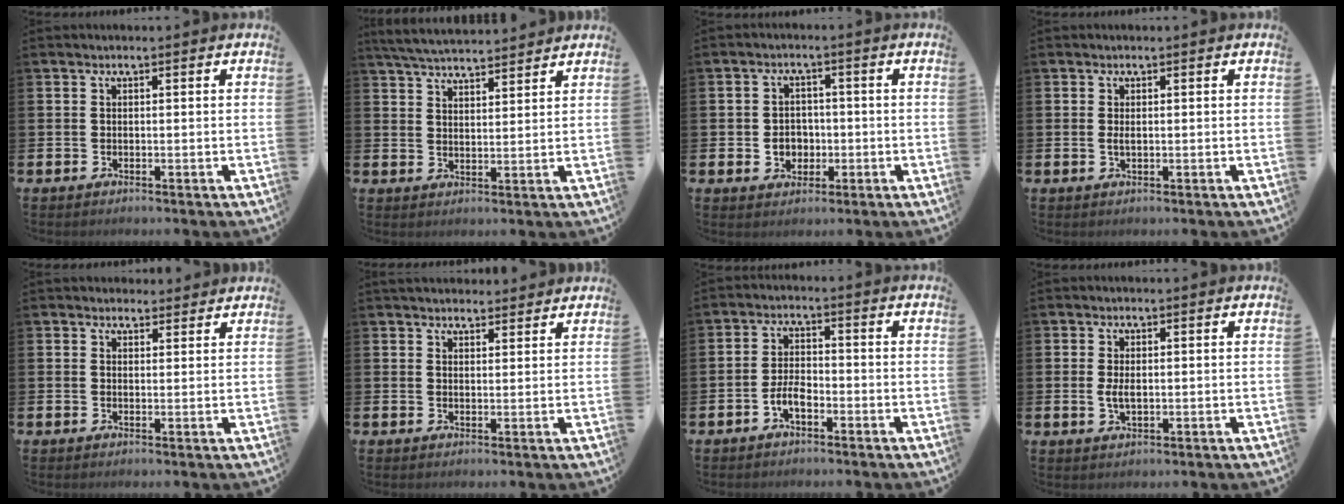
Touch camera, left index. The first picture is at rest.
{"total": 5.0, "force": [4.9, 0.5, 0.7], "torque": [-0.034, -0.022, 0.089]}
{"total": 3.4, "force": [-0.6, 3.1, 1.2], "torque": [-0.014, 0.000, -0.021]}
{"total": 0.9, "force": [0.1, 0.4, 0.9], "torque": [-0.013, 0.002, -0.001]}
{"total": 2.3, "force": [2.1, 0.8, -0.1], "torque": [0.009, -0.008, 0.038]}
{"total": 3.0, "force": [2.8, 0.8, 0.1], "torque": [0.003, -0.012, 0.050]}
{"total": 3.3, "force": [-1.7, 1.5, 2.5], "torque": [-0.049, 0.008, -0.032]}
{"total": 2.1, "force": [0.0, 1.1, 1.9], "torque": [-0.033, 0.002, -0.002]}